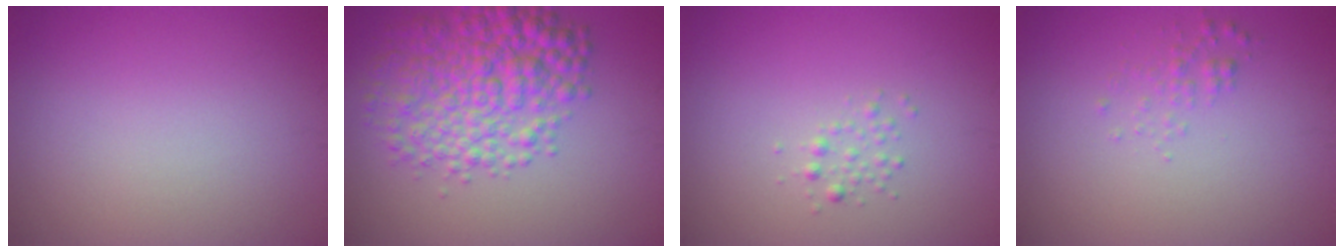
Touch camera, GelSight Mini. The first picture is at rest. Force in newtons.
{"total": 7.1, "press": 7.1, "slide": 0.1}
{"total": 1.1, "press": 1.1, "slide": 0.0}
{"total": 1.1, "press": 1.1, "slide": 0.0}